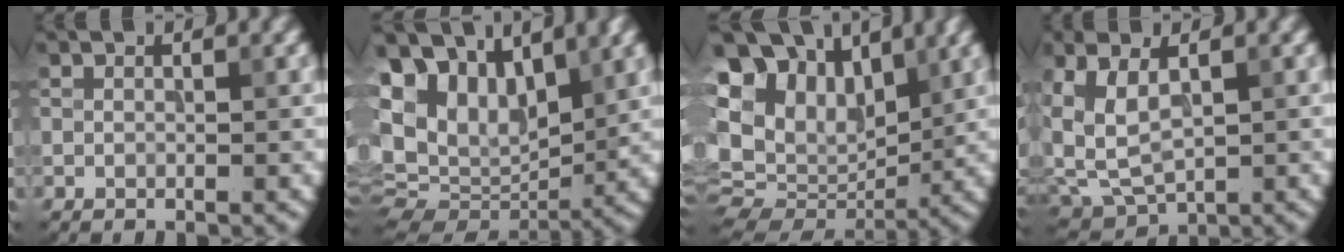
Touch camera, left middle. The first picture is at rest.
{"total": 13.6, "force": [6.5, 8.0, 8.9], "torque": [-0.202, 0.035, 0.124]}
{"total": 16.5, "force": [6.4, 11.3, 10.2], "torque": [-0.227, 0.037, 0.121]}
{"total": 5.4, "force": [1.4, 3.4, 4.0], "torque": [-0.094, -0.006, 0.029]}